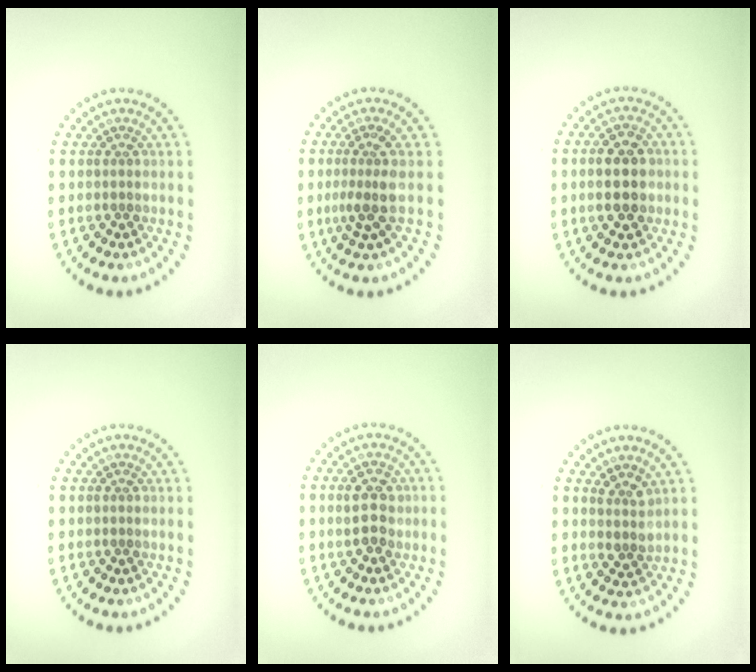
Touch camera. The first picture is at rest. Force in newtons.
{"total": 2.7, "press": 2.0, "slide": 1.8}
{"total": 4.1, "press": 4.1, "slide": 0.3}
{"total": 0.0}
{"total": 2.9, "press": 2.9, "slide": 0.3}
{"total": 1.6, "press": 1.3, "slide": 1.0}